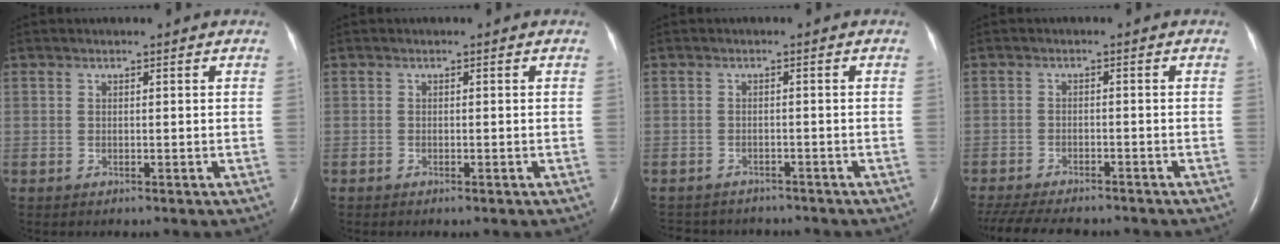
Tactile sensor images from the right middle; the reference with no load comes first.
{"total": 0.5, "force": [-0.4, 0.1, 0.3], "torque": [-0.009, -0.001, -0.005]}
{"total": 8.3, "force": [-7.6, 3.0, 1.6], "torque": [-0.034, 0.000, -0.095]}
{"total": 13.5, "force": [-11.6, 3.7, 5.8], "torque": [-0.130, -0.018, -0.163]}